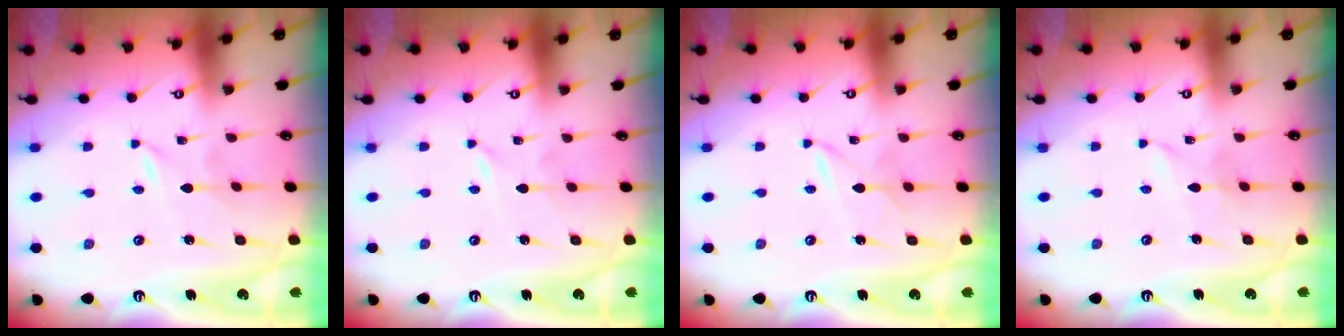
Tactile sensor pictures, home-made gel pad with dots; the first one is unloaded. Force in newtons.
{"total": 0.0}
{"total": 2.5, "press": 2.5, "slide": 0.4}
{"total": 2.0, "press": 2.0, "slide": 0.1}